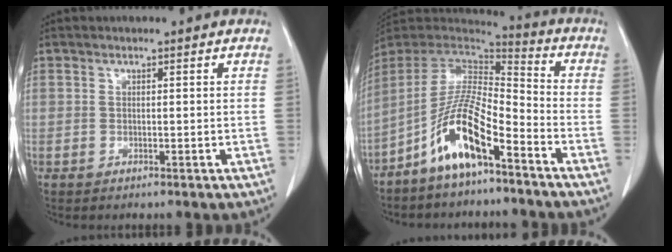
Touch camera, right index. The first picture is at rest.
{"total": 12.6, "force": [-7.2, 2.5, 10.0], "torque": [-0.197, 0.003, -0.133]}